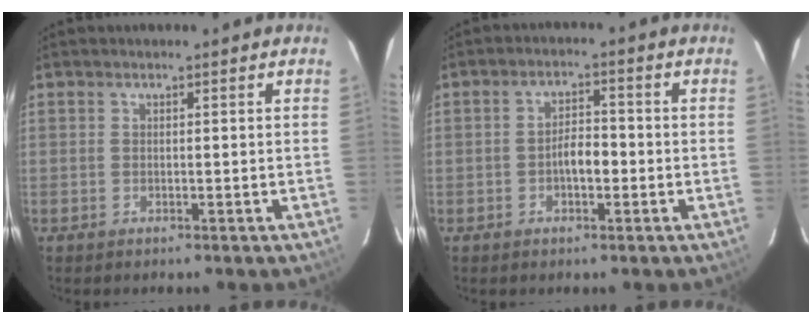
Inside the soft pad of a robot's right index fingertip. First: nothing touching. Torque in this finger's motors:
{"motor_torque": [0.49, -0.28, 0.33, 0.07]}